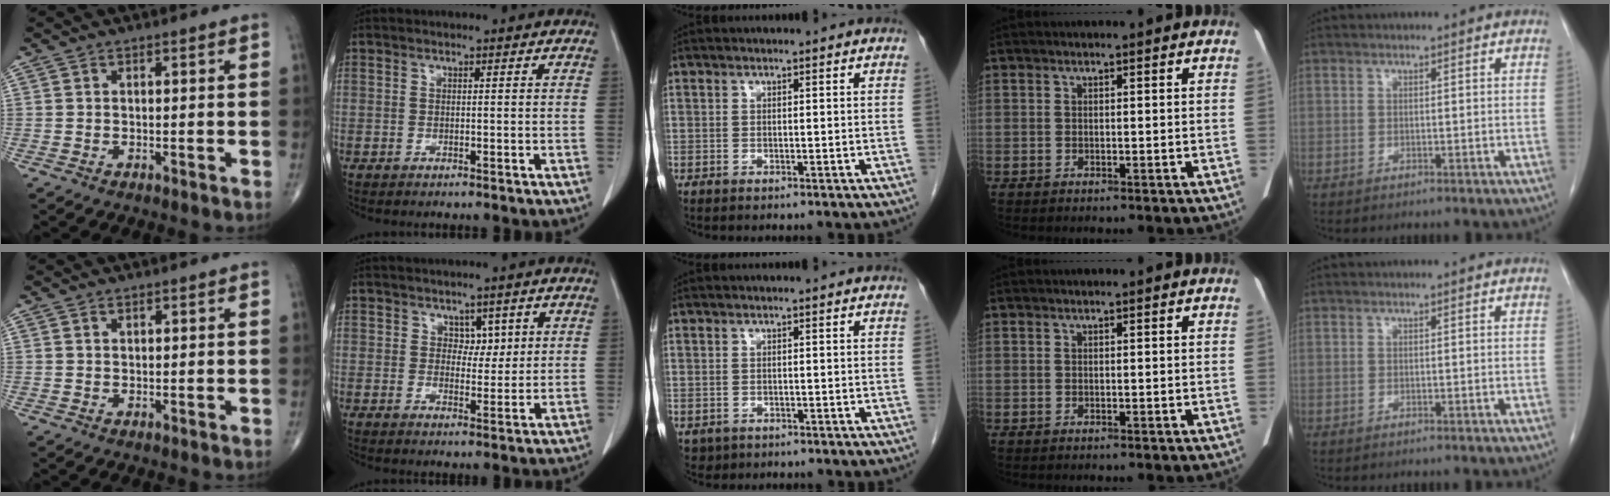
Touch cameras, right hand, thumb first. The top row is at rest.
{"thumb": {"total": 0.7, "force": [0.5, 0.4, 0.4], "torque": [-0.003, -0.003, 0.007]}, "index": {"total": 3.3, "force": [1.4, 2.2, 2.0], "torque": [-0.018, 0.001, 0.023]}, "middle": {"total": 1.9, "force": [-0.9, 1.6, 0.3], "torque": [-0.009, 0.002, -0.009]}}